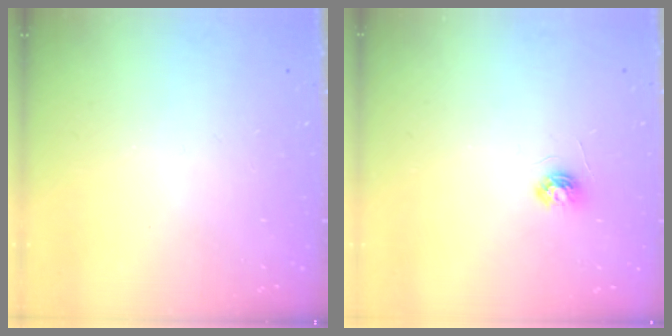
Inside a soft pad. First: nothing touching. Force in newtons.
{"total": 4.4, "press": 4.4, "slide": 0.5}